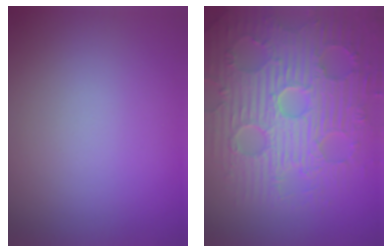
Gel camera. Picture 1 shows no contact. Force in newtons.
{"total": 9.2, "press": 6.8, "slide": 6.2}